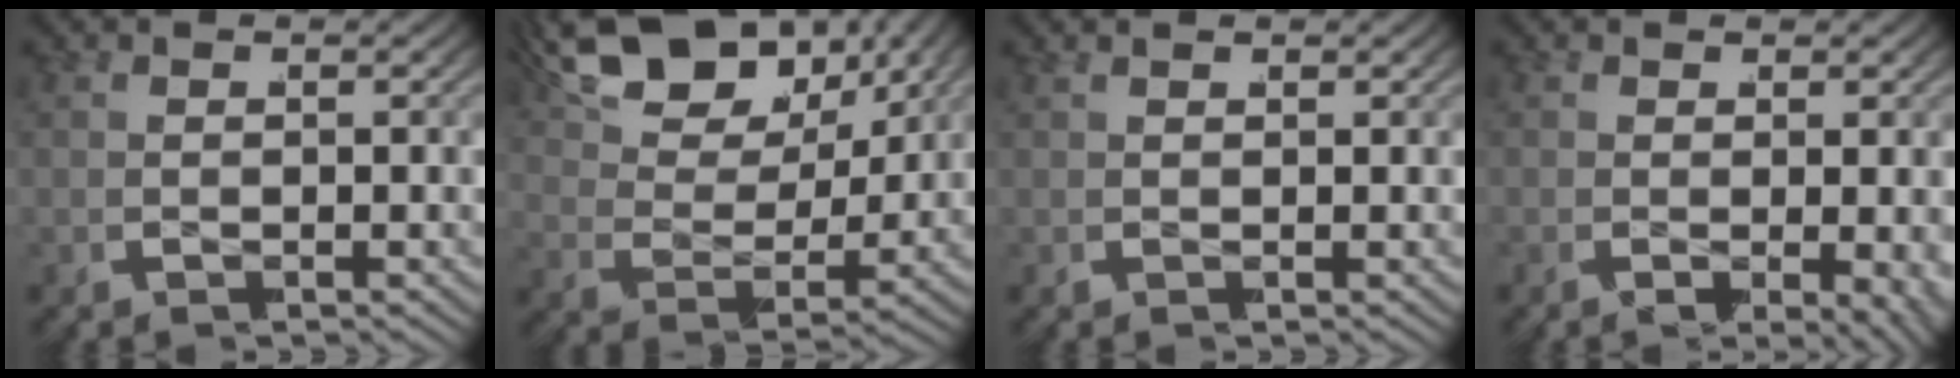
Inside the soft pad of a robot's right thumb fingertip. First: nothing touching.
{"total": 9.3, "force": [3.9, 5.7, 6.3], "torque": [-0.132, 0.007, 0.054]}
{"total": 0.7, "force": [0.6, -0.3, 0.0], "torque": [0.003, 0.001, 0.009]}
{"total": 3.3, "force": [-0.8, 1.5, 2.8], "torque": [-0.046, -0.019, -0.005]}